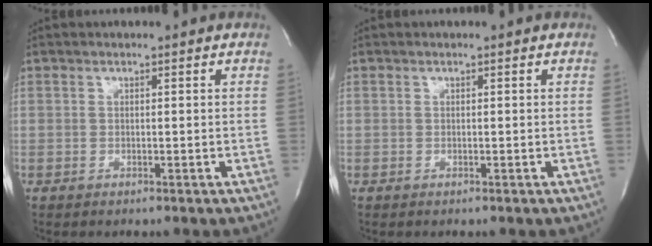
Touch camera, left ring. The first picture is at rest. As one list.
[{"total": 0.0}]